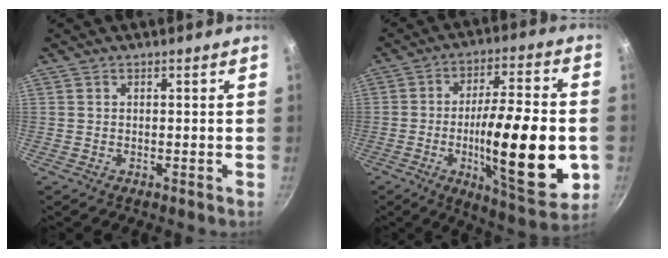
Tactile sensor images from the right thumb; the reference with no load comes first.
{"total": 23.4, "force": [-4.4, 6.6, 22.0], "torque": [-0.325, 0.011, -0.063]}